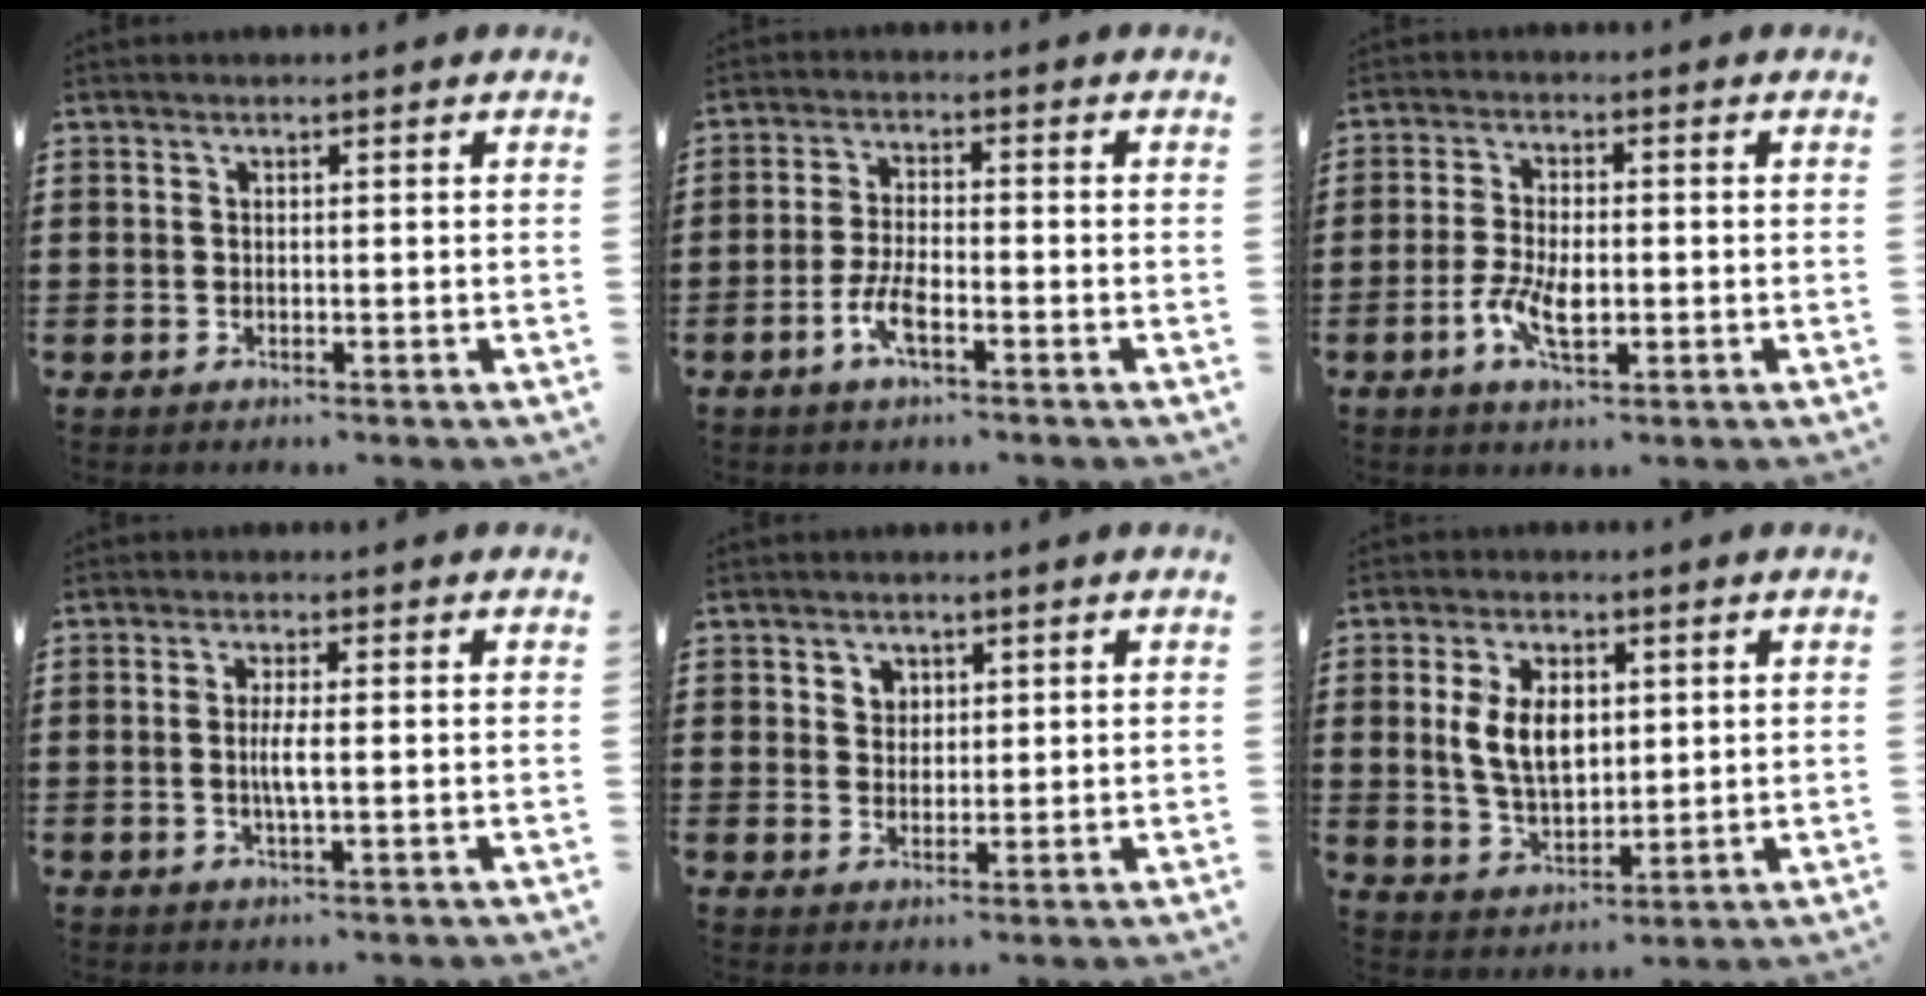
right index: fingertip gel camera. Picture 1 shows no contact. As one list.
[{"total": 4.8, "force": [-2.4, 1.3, 4.0], "torque": [-0.094, -0.005, -0.050]}, {"total": 5.8, "force": [-1.5, 2.6, 5.0], "torque": [-0.106, -0.001, -0.030]}, {"total": 3.0, "force": [-0.3, 0.2, 3.0], "torque": [-0.061, -0.007, -0.009]}, {"total": 2.3, "force": [1.3, 1.9, 0.2], "torque": [-0.013, 0.010, 0.024]}, {"total": 7.5, "force": [1.3, 4.6, 5.8], "torque": [-0.129, 0.008, 0.018]}]